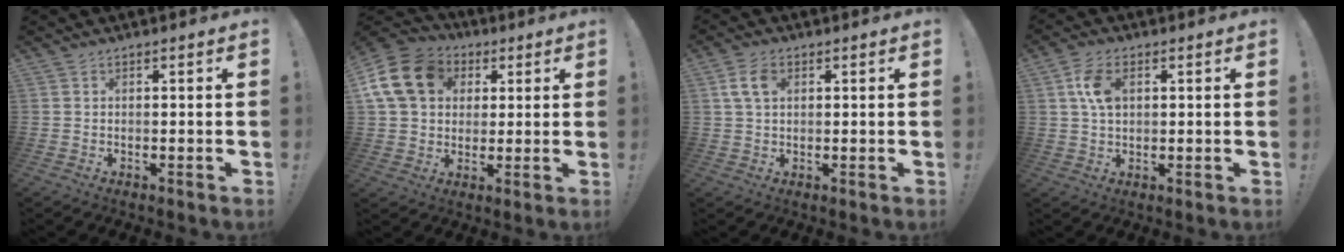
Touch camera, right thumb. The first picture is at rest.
{"total": 17.1, "force": [5.0, 13.5, 9.2], "torque": [-0.150, -0.008, 0.099]}
{"total": 5.4, "force": [1.8, 3.3, 3.9], "torque": [-0.082, 0.003, 0.034]}
{"total": 7.5, "force": [2.0, 4.6, 5.7], "torque": [-0.109, 0.007, 0.037]}